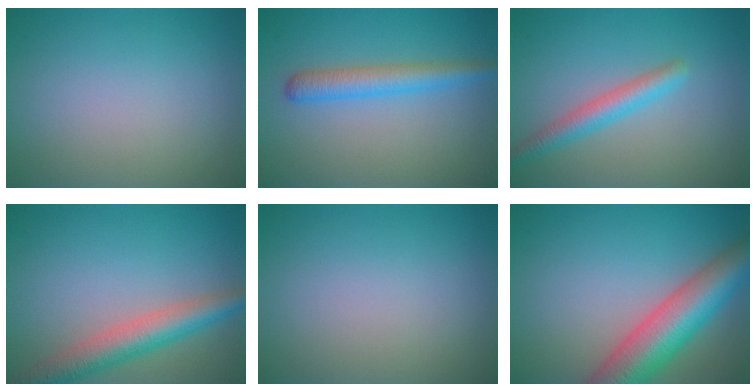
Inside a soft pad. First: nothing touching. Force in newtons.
{"total": 3.3, "press": 3.3, "slide": 0.1}
{"total": 3.0, "press": 3.0, "slide": 0.0}
{"total": 5.4, "press": 5.4, "slide": 0.4}
{"total": 0.0}
{"total": 9.2, "press": 9.2, "slide": 0.4}